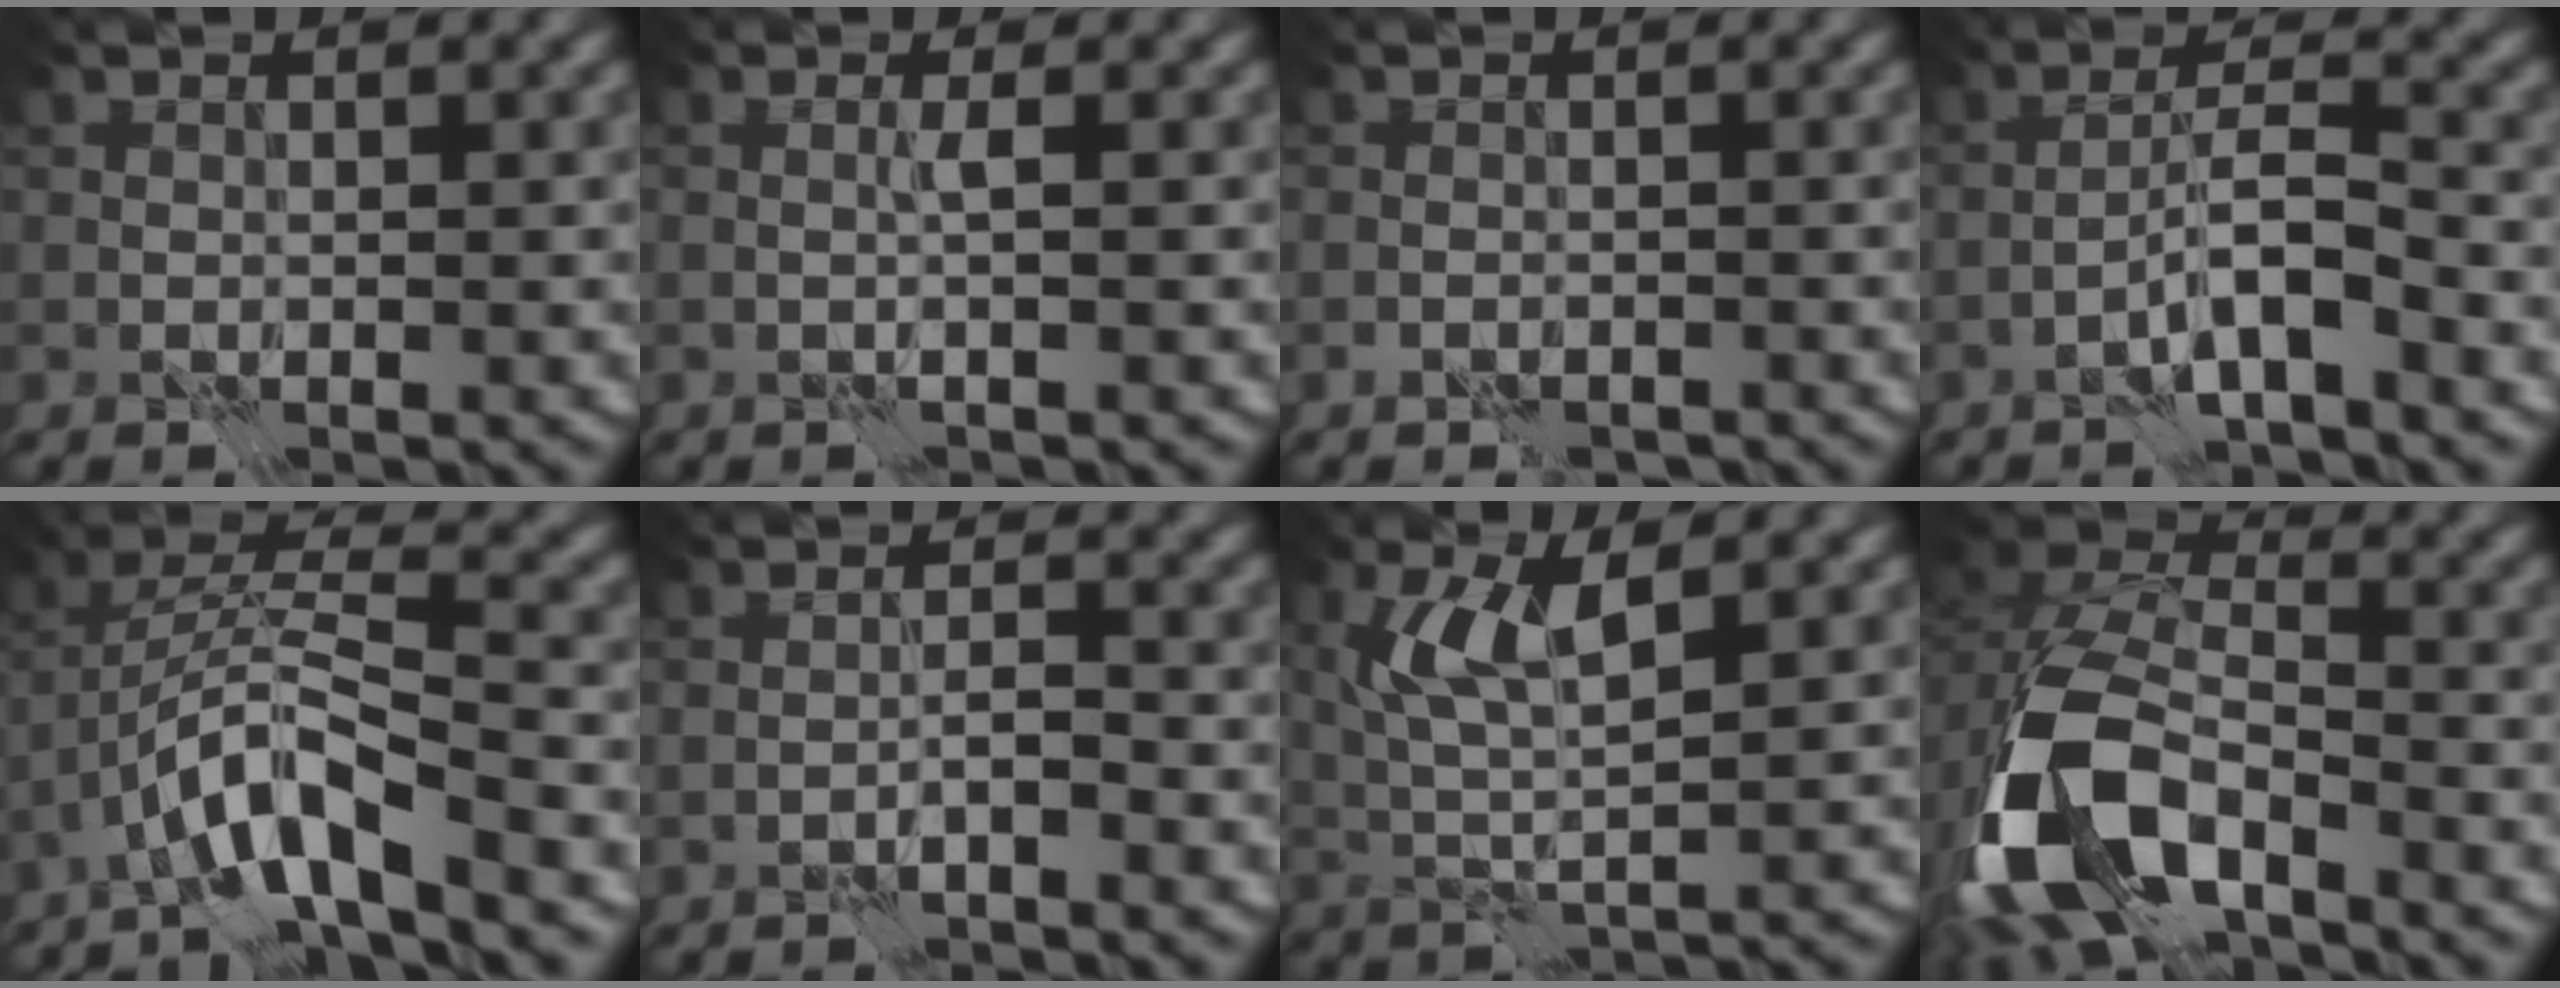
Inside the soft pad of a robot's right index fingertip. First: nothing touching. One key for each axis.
{"total": 0.9, "fx": 0.1, "fy": -0.7, "fz": 0.6, "tx": -0.014, "ty": 0.003, "tz": -0.001}
{"total": 0.7, "fx": -0.7, "fy": 0.1, "fz": 0.3, "tx": -0.002, "ty": 0.000, "tz": -0.011}
{"total": 3.7, "fx": -2.2, "fy": 0.0, "fz": 3.0, "tx": -0.050, "ty": 0.021, "tz": -0.046}
{"total": 7.3, "fx": -4.1, "fy": 1.5, "fz": 5.9, "tx": -0.103, "ty": 0.016, "tz": -0.084}
{"total": 1.2, "fx": -0.9, "fy": -0.3, "fz": 0.8, "tx": -0.013, "ty": 0.010, "tz": -0.022}
{"total": 4.7, "fx": 2.2, "fy": 0.9, "fz": 4.1, "tx": -0.089, "ty": 0.003, "tz": 0.044}
{"total": 11.6, "fx": -6.1, "fy": 6.0, "fz": 7.9, "tx": -0.168, "ty": -0.014, "tz": -0.117}